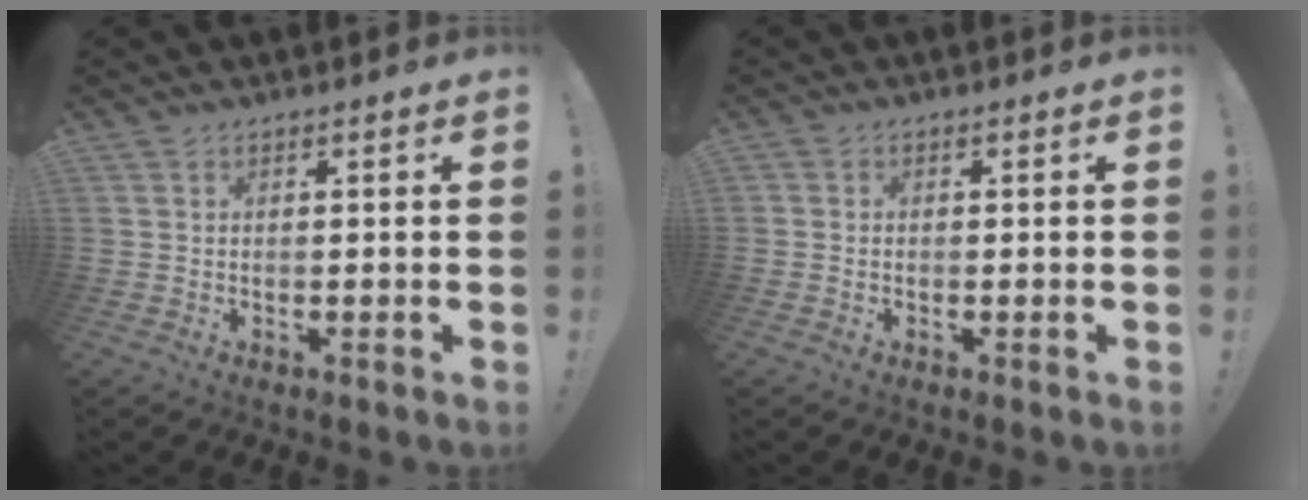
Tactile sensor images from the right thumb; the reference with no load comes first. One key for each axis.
{"total": 0.8, "fx": -0.5, "fy": 0.6, "fz": 0.2, "tx": -0.005, "ty": 0.004, "tz": -0.008}